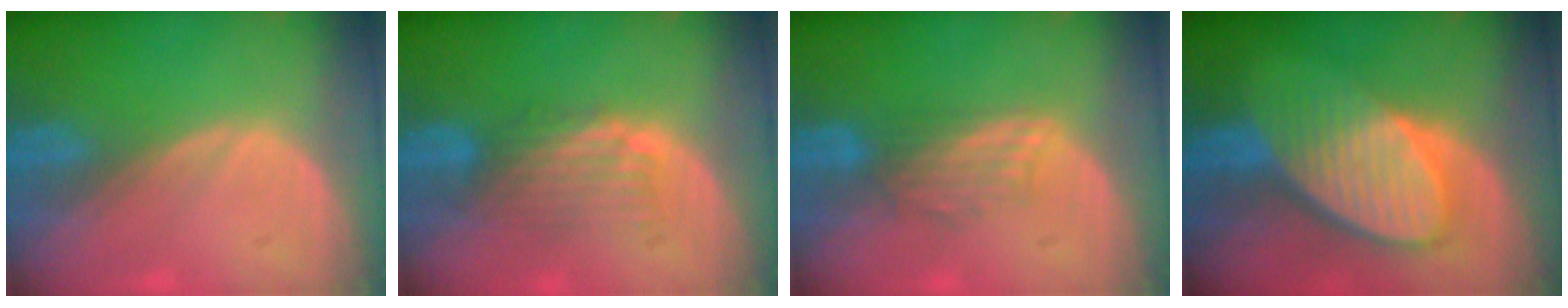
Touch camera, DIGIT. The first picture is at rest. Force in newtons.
{"total": 5.0, "press": 4.2, "slide": 2.7}
{"total": 3.6, "press": 3.2, "slide": 1.7}
{"total": 9.0, "press": 8.1, "slide": 4.0}